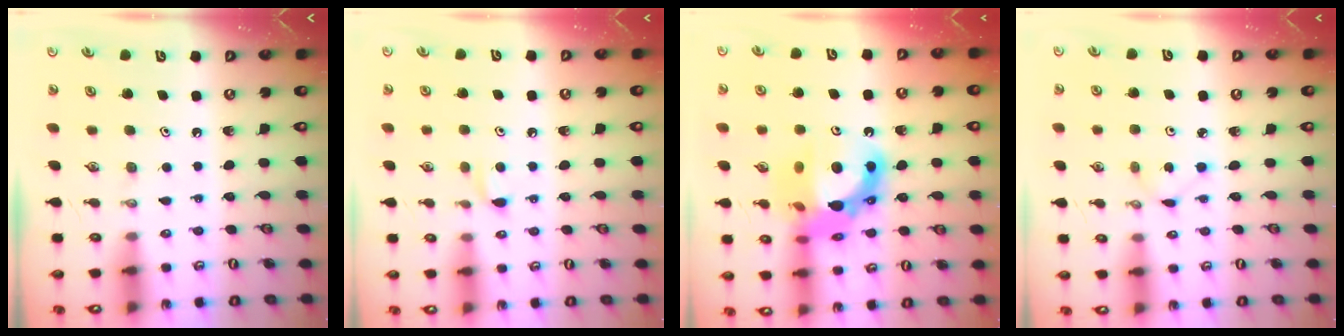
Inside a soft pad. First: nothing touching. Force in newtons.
{"total": 4.8, "press": 4.7, "slide": 0.6}
{"total": 17.3, "press": 17.2, "slide": 1.8}
{"total": 1.6, "press": 1.6, "slide": 0.2}